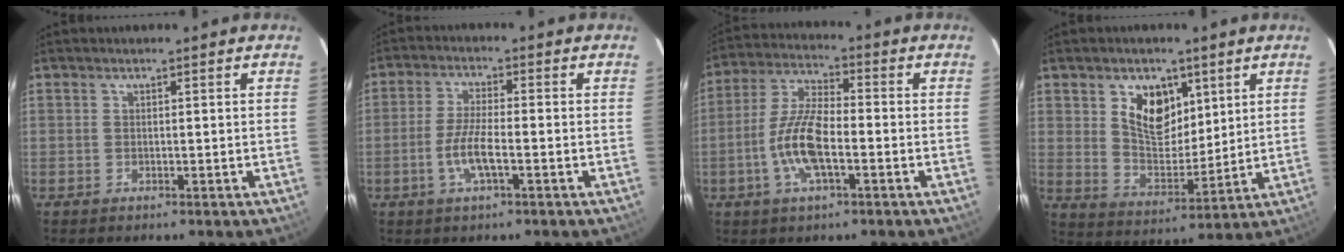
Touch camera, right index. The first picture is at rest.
{"total": 6.2, "force": [-2.3, 1.2, 5.6], "torque": [-0.116, -0.004, -0.046]}
{"total": 10.9, "force": [-3.4, 3.7, 9.7], "torque": [-0.204, 0.003, -0.068]}
{"total": 10.3, "force": [4.6, 6.6, 6.3], "torque": [-0.106, 0.000, 0.091]}